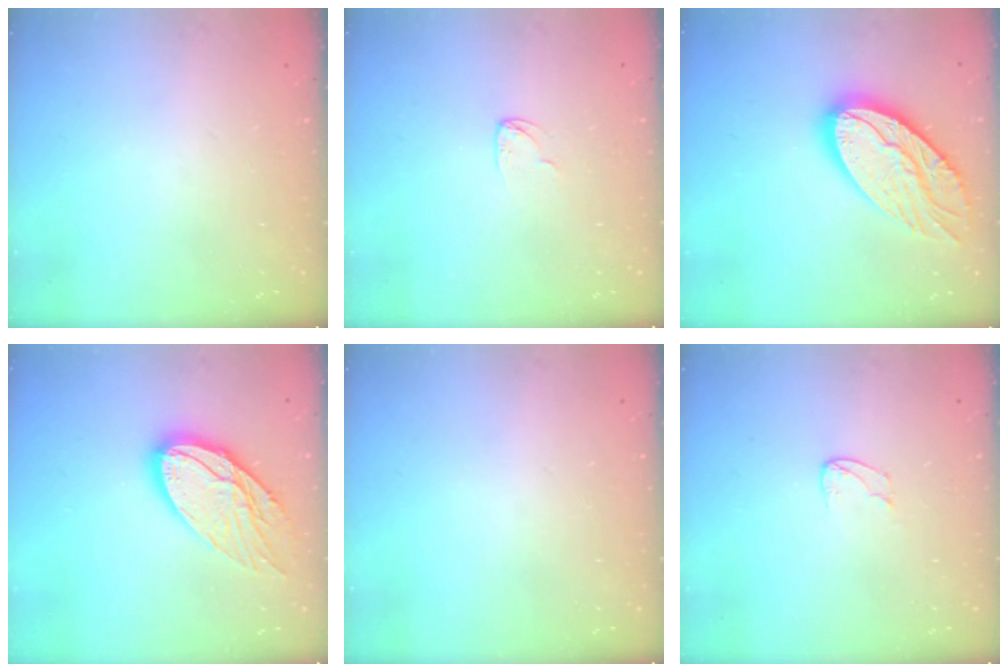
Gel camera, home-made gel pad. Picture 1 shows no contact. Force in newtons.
{"total": 4.2, "press": 4.2, "slide": 0.2}
{"total": 19.9, "press": 19.9, "slide": 1.5}
{"total": 16.2, "press": 16.1, "slide": 1.3}
{"total": 0.0}
{"total": 4.1, "press": 4.1, "slide": 0.4}